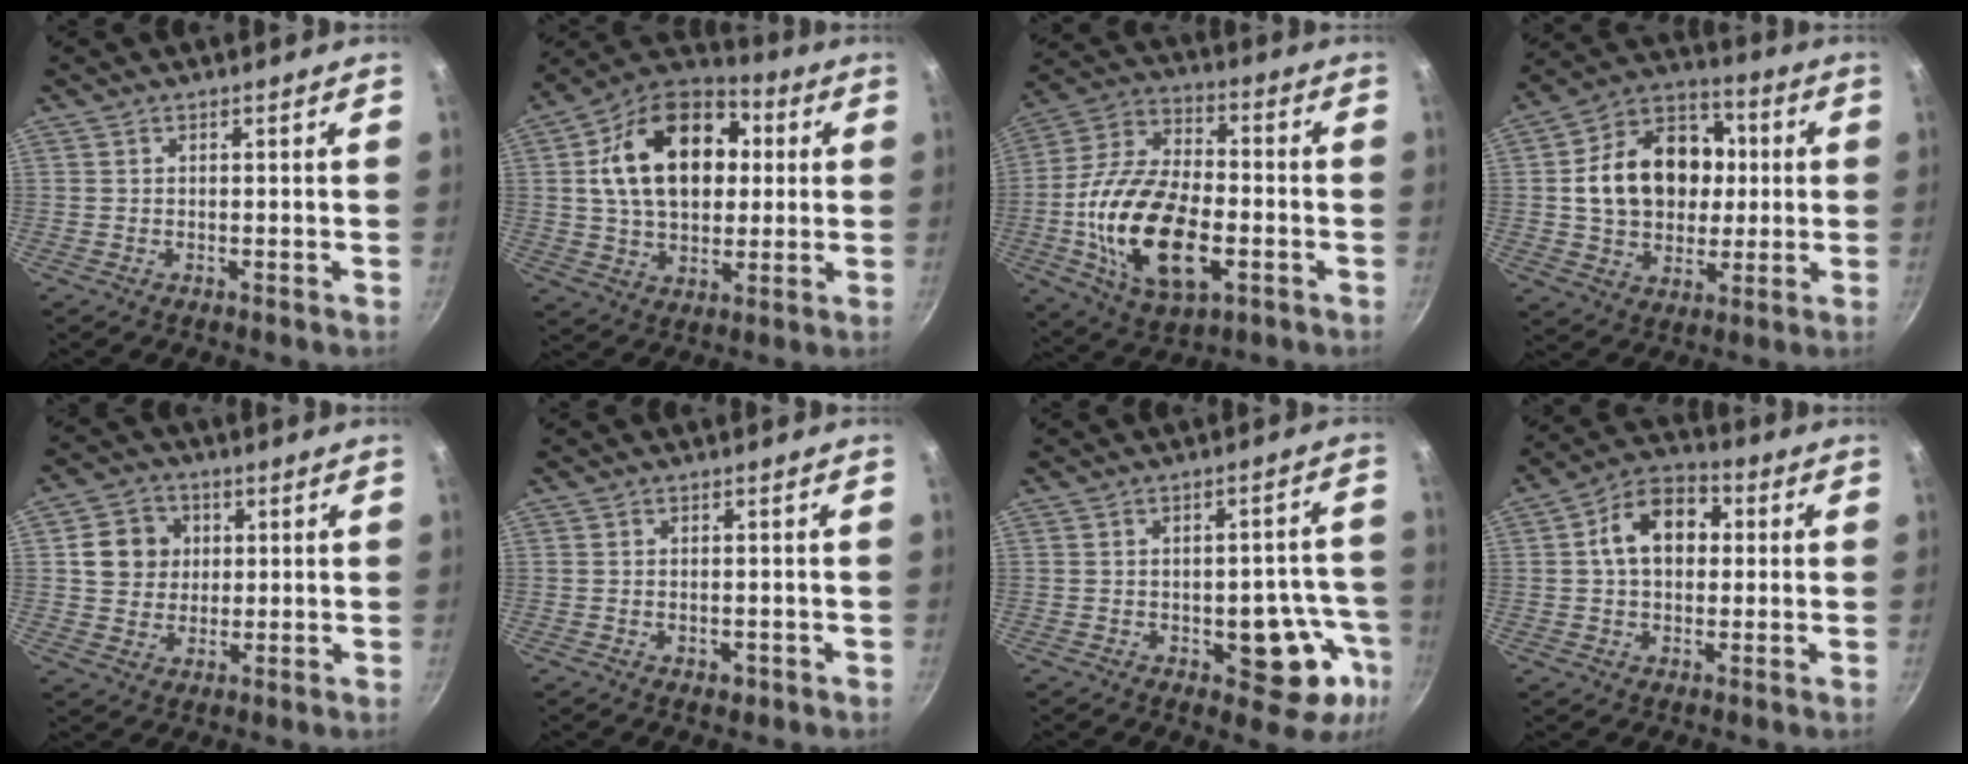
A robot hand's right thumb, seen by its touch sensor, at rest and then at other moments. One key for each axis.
{"total": 22.3, "fx": 4.0, "fy": 15.2, "fz": 15.8, "tx": -0.238, "ty": 0.022, "tz": 0.054}
{"total": 22.3, "fx": -5.0, "fy": 12.0, "fz": 18.1, "tx": -0.337, "ty": 0.025, "tz": -0.090}
{"total": 19.6, "fx": 1.7, "fy": 15.0, "fz": 12.4, "tx": -0.168, "ty": 0.028, "tz": 0.022}
{"total": 8.2, "fx": 1.8, "fy": 7.4, "fz": 3.1, "tx": -0.022, "ty": 0.009, "tz": 0.025}
{"total": 2.0, "fx": -0.7, "fy": 1.3, "fz": 1.4, "tx": -0.018, "ty": 0.000, "tz": -0.009}
{"total": 13.1, "fx": -4.4, "fy": 6.8, "fz": 10.3, "tx": -0.058, "ty": 0.026, "tz": -0.052}
{"total": 12.0, "fx": 1.7, "fy": 8.4, "fz": 8.3, "tx": -0.096, "ty": 0.026, "tz": 0.010}